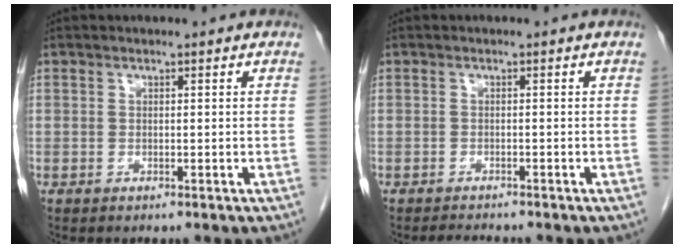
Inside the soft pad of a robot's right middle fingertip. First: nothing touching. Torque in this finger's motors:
{"motor_torque": [0.13, -0.04, -0.02, -0.01]}